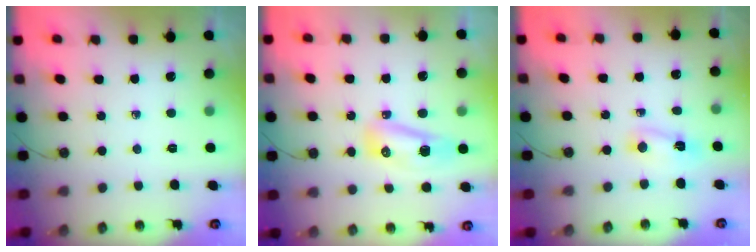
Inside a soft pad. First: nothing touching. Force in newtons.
{"total": 8.4, "press": 8.3, "slide": 1.5}
{"total": 2.6, "press": 2.6, "slide": 0.6}